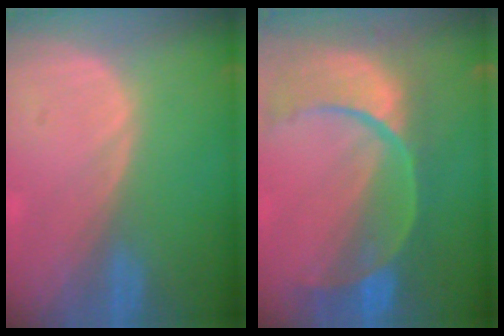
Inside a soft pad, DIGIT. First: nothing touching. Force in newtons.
{"total": 12.1, "press": 9.8, "slide": 7.2}